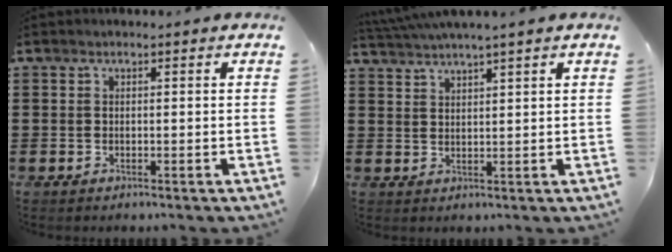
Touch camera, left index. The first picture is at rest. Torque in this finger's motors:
{"motor_torque": [1.22, -0.92, 0.34, 0.18]}